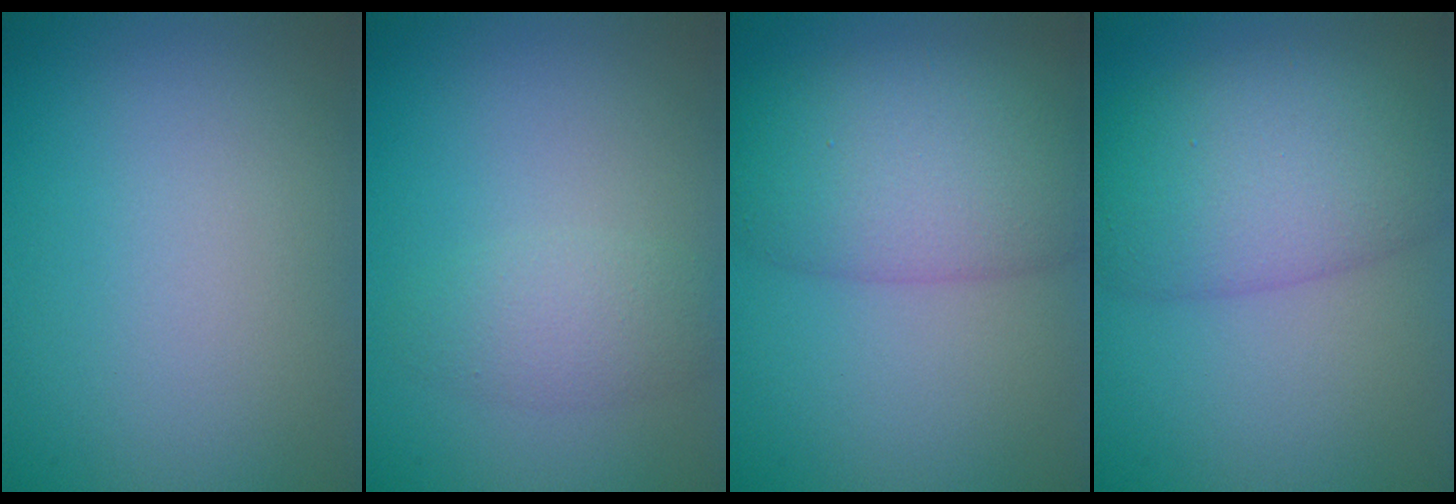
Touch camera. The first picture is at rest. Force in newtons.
{"total": 2.2, "press": 2.2, "slide": 0.1}
{"total": 7.6, "press": 7.6, "slide": 0.2}
{"total": 8.3, "press": 8.3, "slide": 0.3}